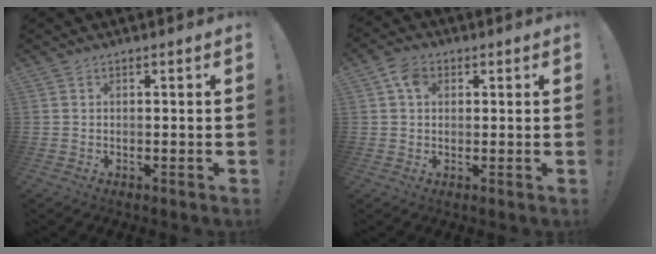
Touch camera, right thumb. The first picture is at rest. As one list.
[{"total": 5.6, "force": [1.8, 3.9, 3.5], "torque": [-0.060, 0.004, 0.036]}]